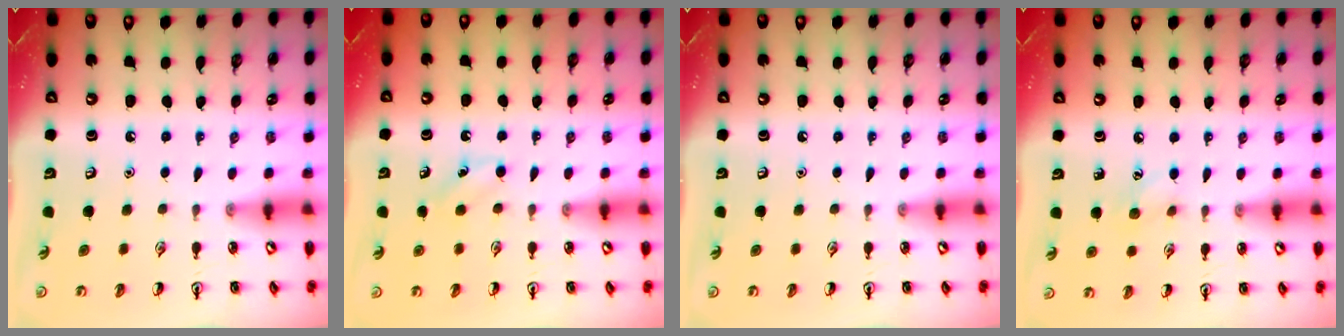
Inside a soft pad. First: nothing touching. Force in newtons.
{"total": 3.4, "press": 3.2, "slide": 1.1}
{"total": 0.0}
{"total": 6.0, "press": 5.8, "slide": 1.6}